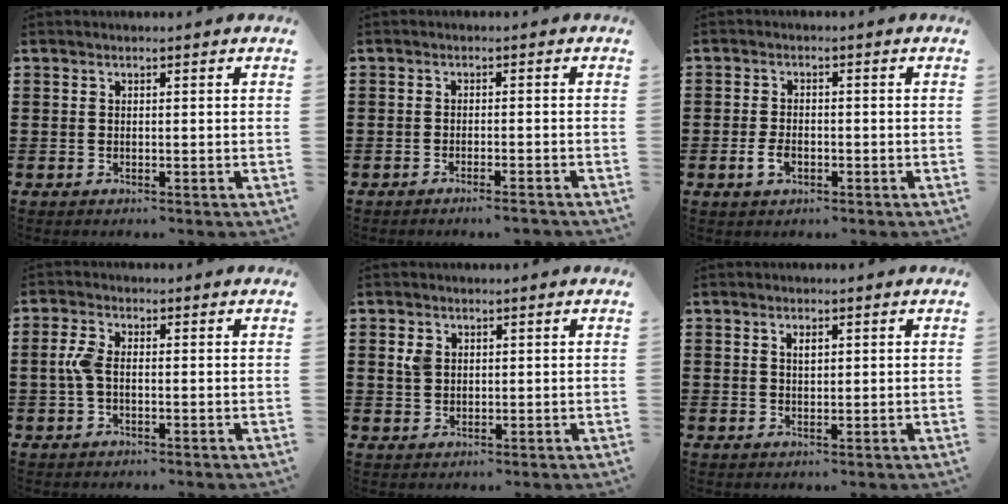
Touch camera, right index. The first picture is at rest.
{"total": 1.6, "force": [-1.4, -0.2, 0.6], "torque": [-0.011, 0.000, -0.027]}
{"total": 2.7, "force": [-1.0, 1.5, 2.0], "torque": [-0.045, -0.001, -0.020]}
{"total": 3.5, "force": [-0.4, 1.6, 3.1], "torque": [-0.087, -0.006, -0.017]}
{"total": 2.2, "force": [0.9, 1.6, 1.3], "torque": [-0.030, 0.006, 0.017]}
{"total": 1.4, "force": [0.5, 0.6, 1.2], "torque": [-0.025, 0.005, 0.008]}